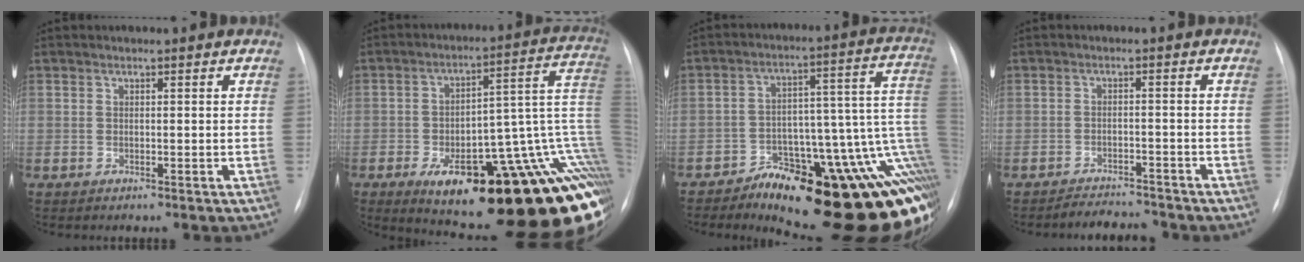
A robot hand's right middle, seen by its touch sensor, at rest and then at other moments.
{"total": 33.1, "force": [-13.3, 8.3, 29.1], "torque": [-0.252, 0.016, -0.171]}
{"total": 27.1, "force": [-13.9, 7.9, 21.9], "torque": [-0.151, 0.035, -0.174]}
{"total": 4.1, "force": [-4.1, 0.7, 0.1], "torque": [-0.005, -0.007, -0.062]}